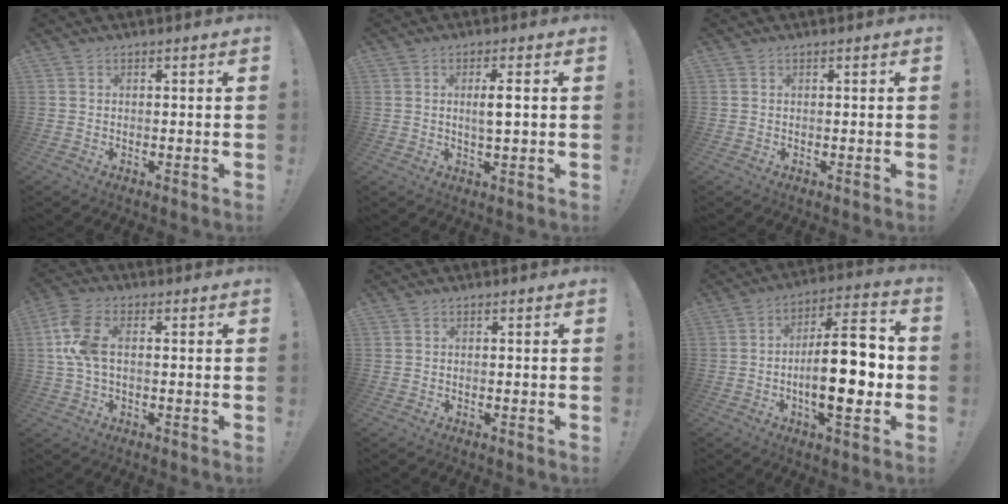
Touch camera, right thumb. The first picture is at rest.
{"total": 4.2, "force": [0.8, 0.8, 4.1], "torque": [-0.062, -0.007, 0.008]}
{"total": 0.0}
{"total": 8.8, "force": [0.7, 4.6, 7.4], "torque": [-0.156, 0.003, 0.017]}
{"total": 0.0}
{"total": 18.2, "force": [-3.2, 6.1, 16.8], "torque": [-0.268, 0.011, -0.053]}